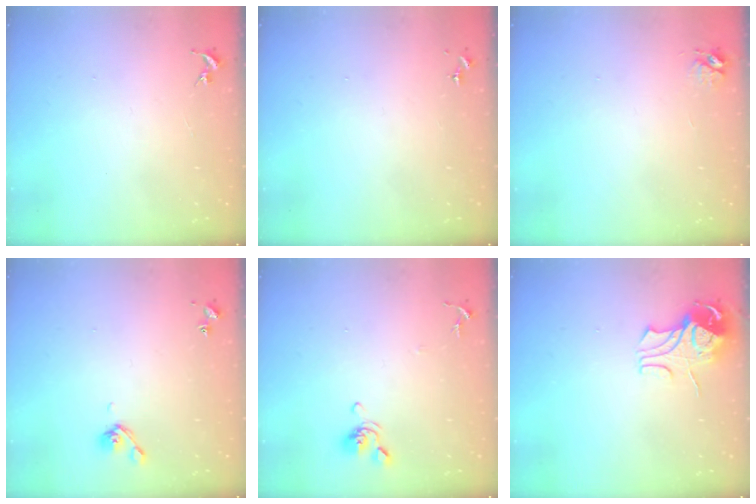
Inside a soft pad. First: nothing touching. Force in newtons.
{"total": 0.0}
{"total": 3.9, "press": 3.9, "slide": 0.4}
{"total": 5.7, "press": 5.7, "slide": 0.9}
{"total": 6.8, "press": 6.7, "slide": 1.0}
{"total": 8.7, "press": 8.6, "slide": 1.1}